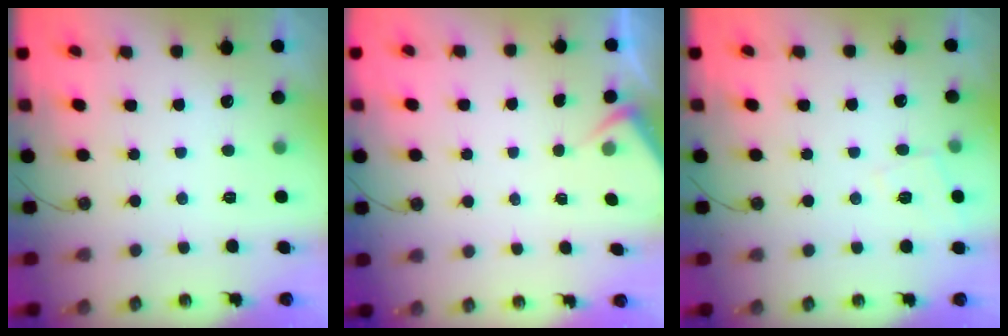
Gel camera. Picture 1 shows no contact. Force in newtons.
{"total": 2.8, "press": 2.7, "slide": 0.4}
{"total": 5.6, "press": 5.6, "slide": 0.7}